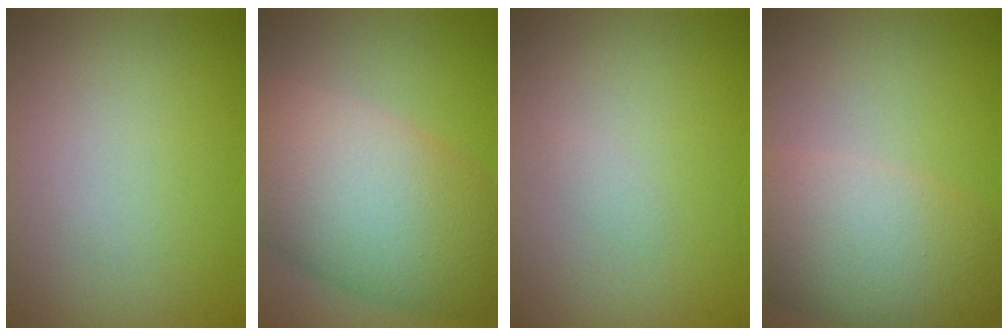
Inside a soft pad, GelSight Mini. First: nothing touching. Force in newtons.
{"total": 12.3, "press": 12.3, "slide": 0.7}
{"total": 0.5, "press": 0.5, "slide": 0.0}
{"total": 8.2, "press": 8.2, "slide": 0.2}